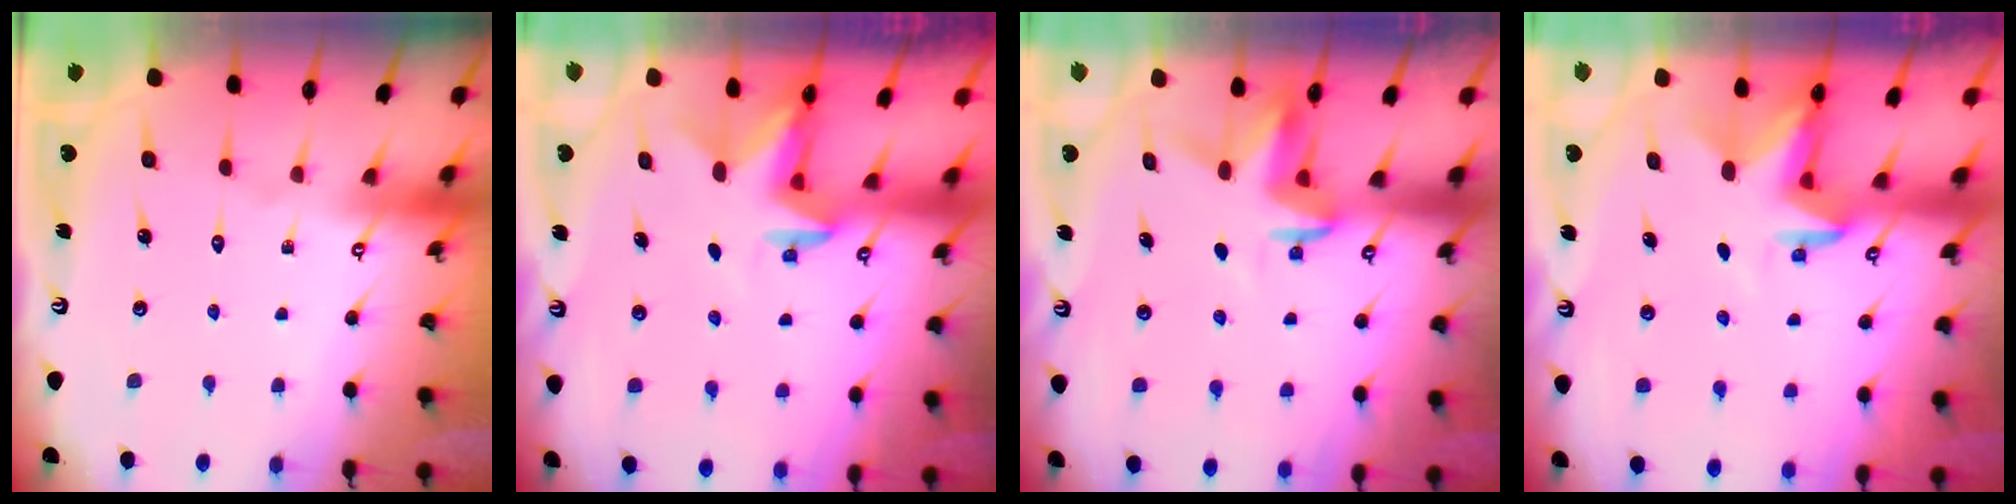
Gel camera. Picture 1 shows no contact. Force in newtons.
{"total": 2.5, "press": 2.5, "slide": 0.4}
{"total": 3.6, "press": 3.6, "slide": 0.2}
{"total": 3.6, "press": 3.6, "slide": 0.1}